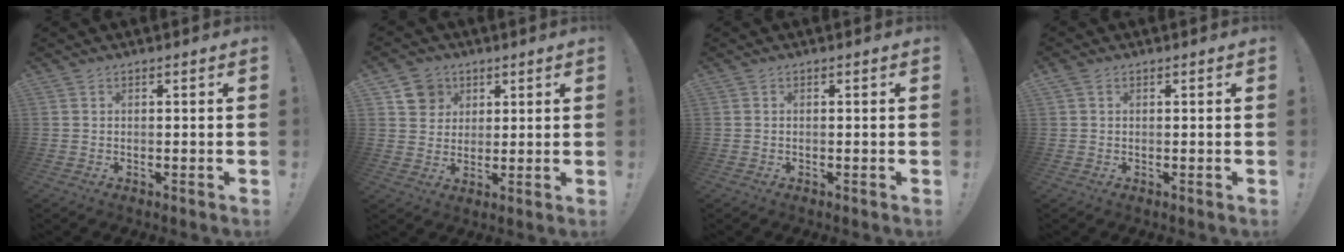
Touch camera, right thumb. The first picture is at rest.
{"total": 8.4, "force": [4.1, 7.1, 1.6], "torque": [-0.019, -0.022, 0.082]}
{"total": 0.0}
{"total": 0.7, "force": [0.4, 0.4, 0.4], "torque": [-0.002, -0.002, 0.007]}